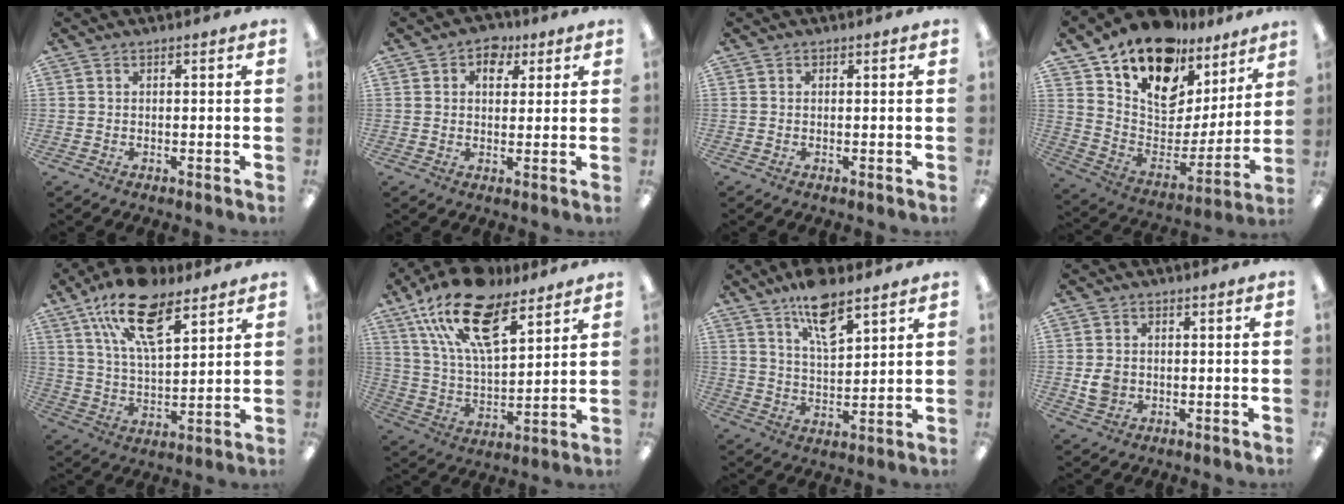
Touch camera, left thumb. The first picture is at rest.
{"total": 4.9, "force": [2.3, 3.8, 2.2], "torque": [-0.013, -0.006, 0.035]}
{"total": 0.0}
{"total": 18.8, "force": [14.0, 10.0, 7.5], "torque": [-0.143, -0.098, 0.253]}
{"total": 17.3, "force": [10.4, 7.6, 11.5], "torque": [-0.204, -0.034, 0.185]}
{"total": 20.6, "force": [12.9, 8.9, 13.3], "torque": [-0.243, -0.064, 0.228]}
{"total": 10.9, "force": [7.7, 4.2, 6.4], "torque": [-0.105, -0.034, 0.134]}
{"total": 4.2, "force": [-0.3, 3.7, 2.0], "torque": [-0.020, 0.001, -0.005]}